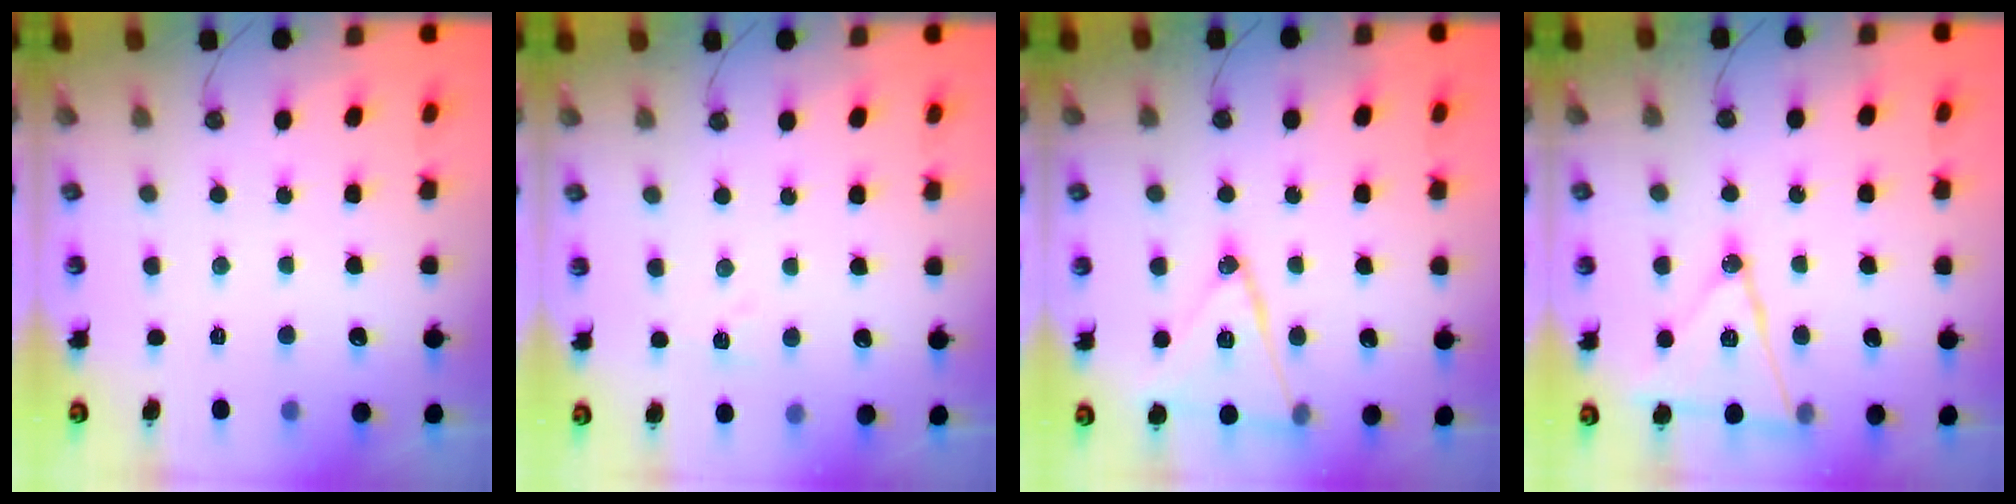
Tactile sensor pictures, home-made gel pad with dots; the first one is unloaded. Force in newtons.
{"total": 5.3, "press": 4.8, "slide": 2.1}
{"total": 17.0, "press": 16.7, "slide": 3.4}
{"total": 15.6, "press": 15.1, "slide": 3.6}